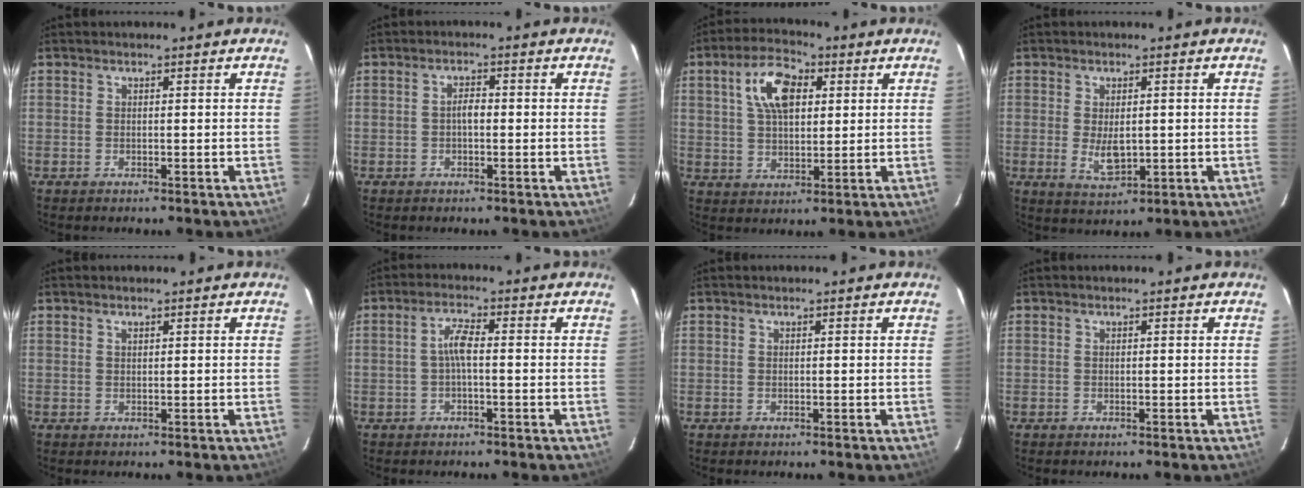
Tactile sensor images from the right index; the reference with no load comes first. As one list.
[{"total": 2.0, "force": [-0.3, 1.0, 1.7], "torque": [-0.032, 0.009, -0.007]}, {"total": 9.9, "force": [3.3, 5.3, 7.7], "torque": [-0.147, 0.024, 0.060]}, {"total": 5.1, "force": [-0.3, 2.8, 4.3], "torque": [-0.077, -0.012, 0.003]}, {"total": 0.5, "force": [0.4, 0.2, 0.3], "torque": [-0.004, 0.001, 0.008]}, {"total": 3.3, "force": [-0.5, 0.7, 3.2], "torque": [-0.066, 0.010, -0.009]}, {"total": 0.0}, {"total": 0.0}]